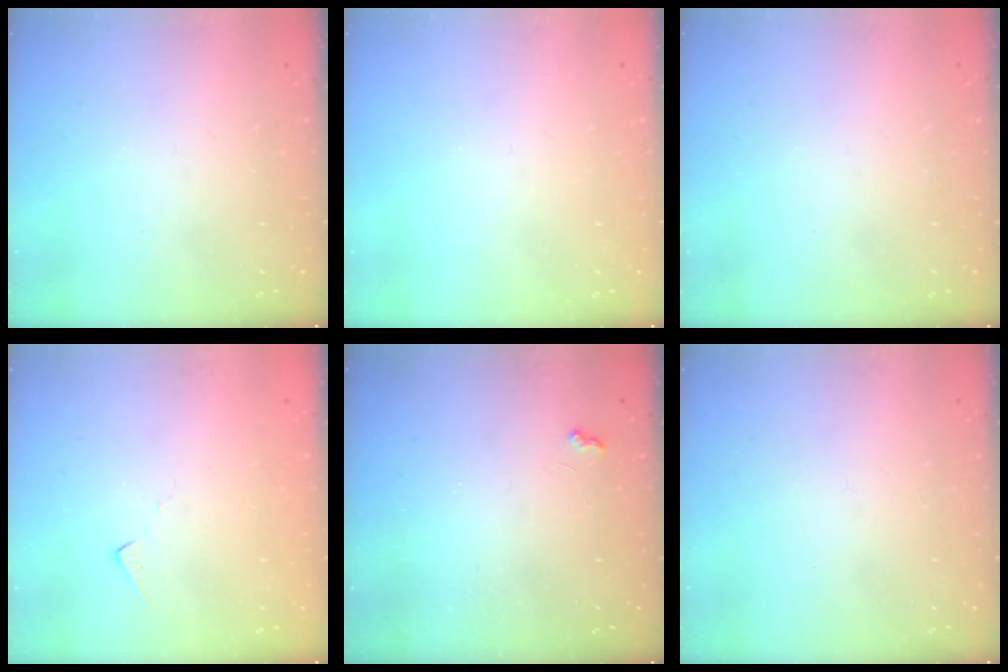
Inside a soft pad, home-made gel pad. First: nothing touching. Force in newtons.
{"total": 0.0}
{"total": 0.0}
{"total": 5.4, "press": 5.4, "slide": 0.6}
{"total": 2.9, "press": 2.8, "slide": 0.5}
{"total": 0.0}